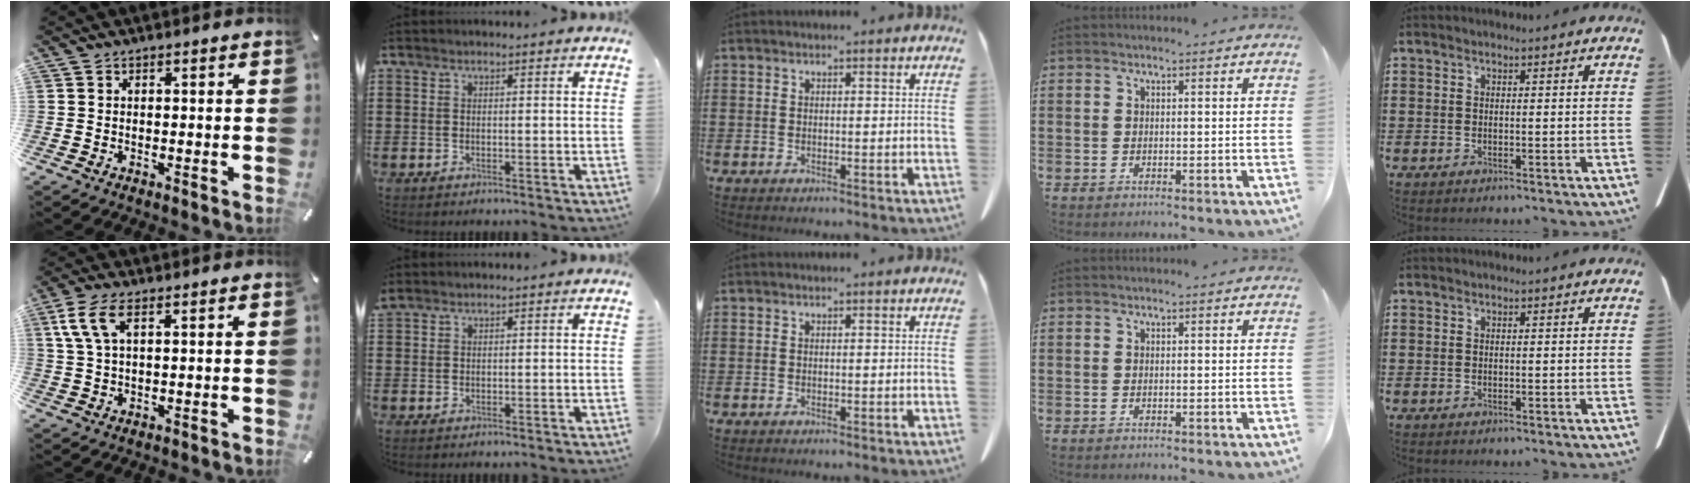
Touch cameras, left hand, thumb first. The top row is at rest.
{"thumb": {"total": 6.6, "force": [2.4, 2.8, 5.5], "torque": [-0.118, 0.002, 0.043]}, "index": {"total": 0.9, "force": [0.8, 0.3, 0.2], "torque": [-0.007, 0.002, 0.016]}}